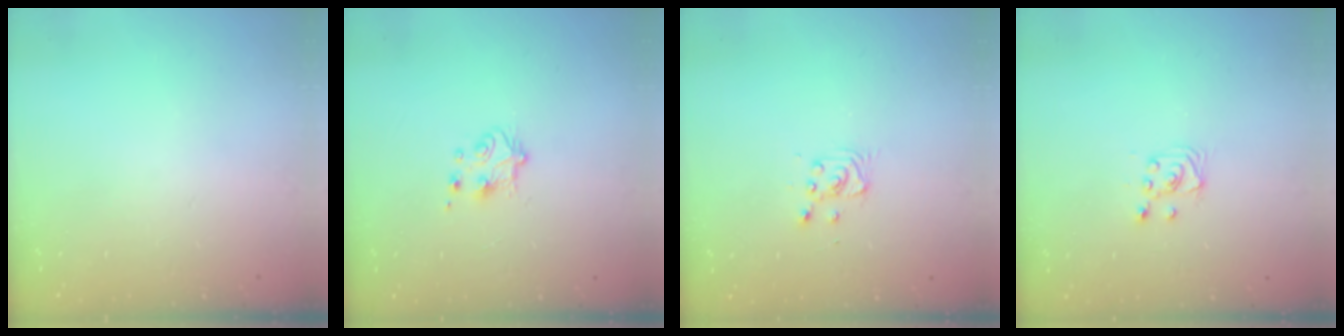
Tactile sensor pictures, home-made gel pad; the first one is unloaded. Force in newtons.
{"total": 5.3, "press": 5.2, "slide": 0.6}
{"total": 3.3, "press": 3.3, "slide": 0.4}
{"total": 3.5, "press": 3.5, "slide": 0.4}